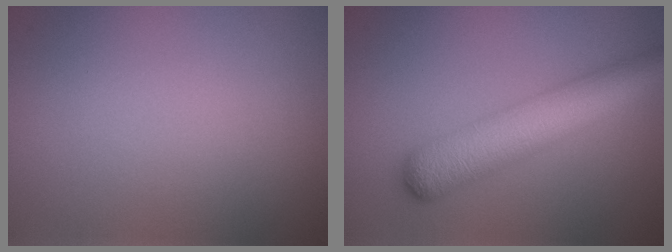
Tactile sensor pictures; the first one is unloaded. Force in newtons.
{"total": 7.1, "press": 7.1, "slide": 0.2}